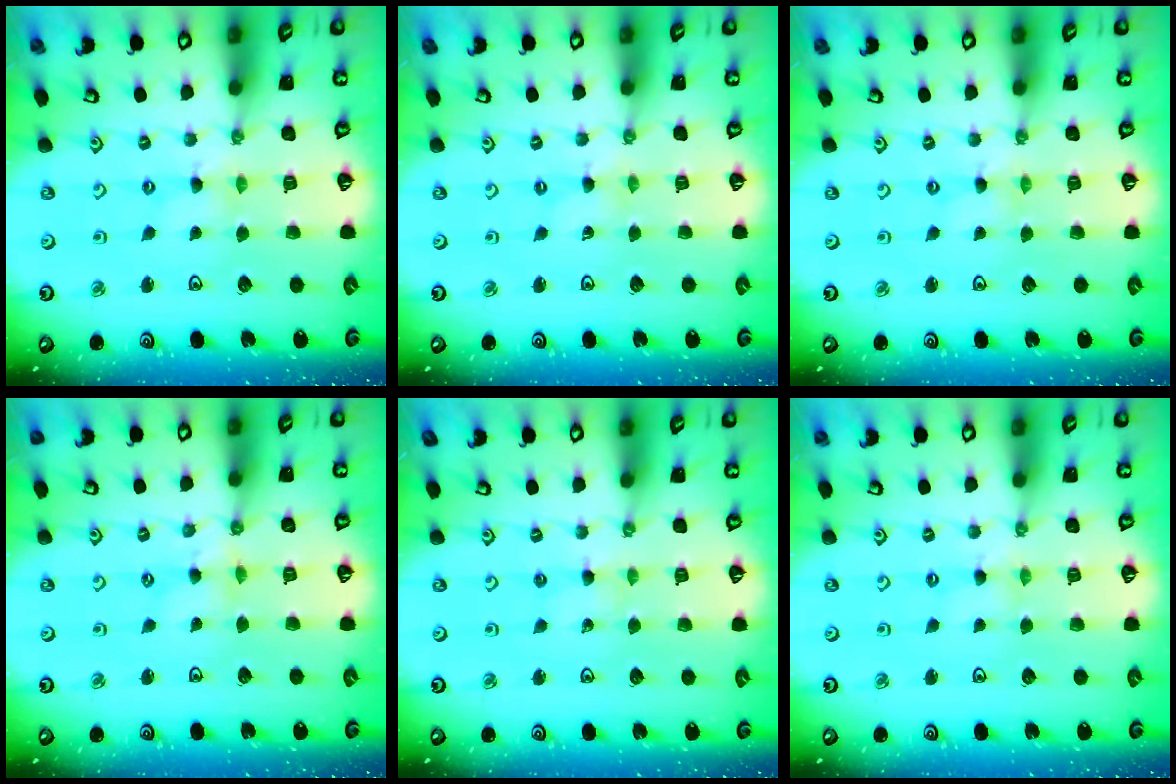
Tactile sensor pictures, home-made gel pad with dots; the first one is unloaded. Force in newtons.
{"total": 0.0}
{"total": 0.0}
{"total": 1.1, "press": 1.1, "slide": 0.1}
{"total": 2.1, "press": 2.0, "slide": 0.3}
{"total": 0.0}